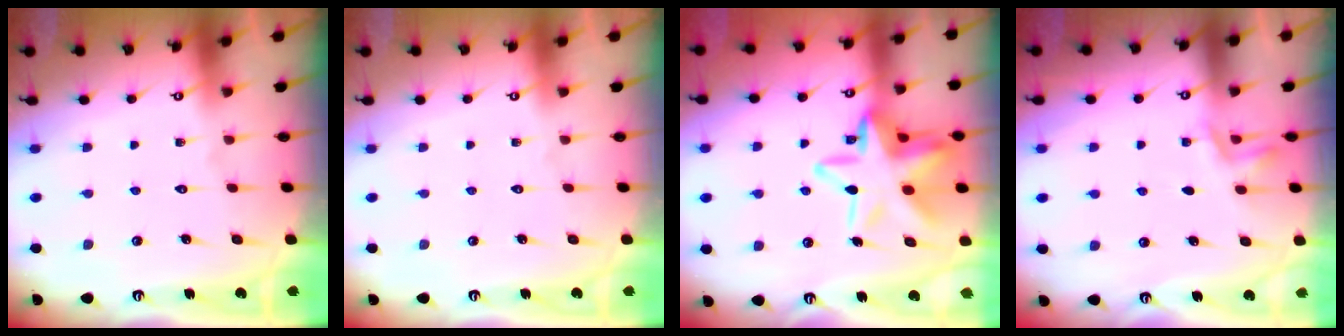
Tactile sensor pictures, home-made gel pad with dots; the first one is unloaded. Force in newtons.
{"total": 0.0}
{"total": 17.0, "press": 16.8, "slide": 2.3}
{"total": 2.9, "press": 2.3, "slide": 1.7}